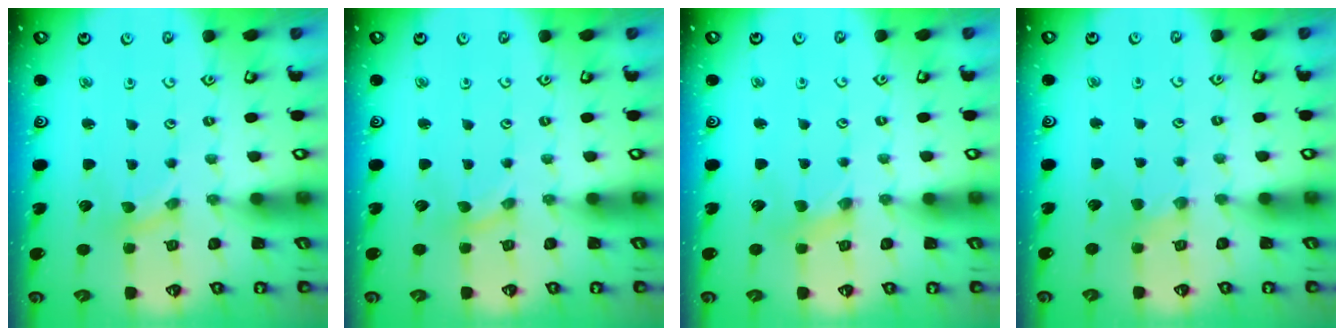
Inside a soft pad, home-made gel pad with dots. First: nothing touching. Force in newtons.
{"total": 0.0}
{"total": 0.0}
{"total": 1.2, "press": 1.2, "slide": 0.3}